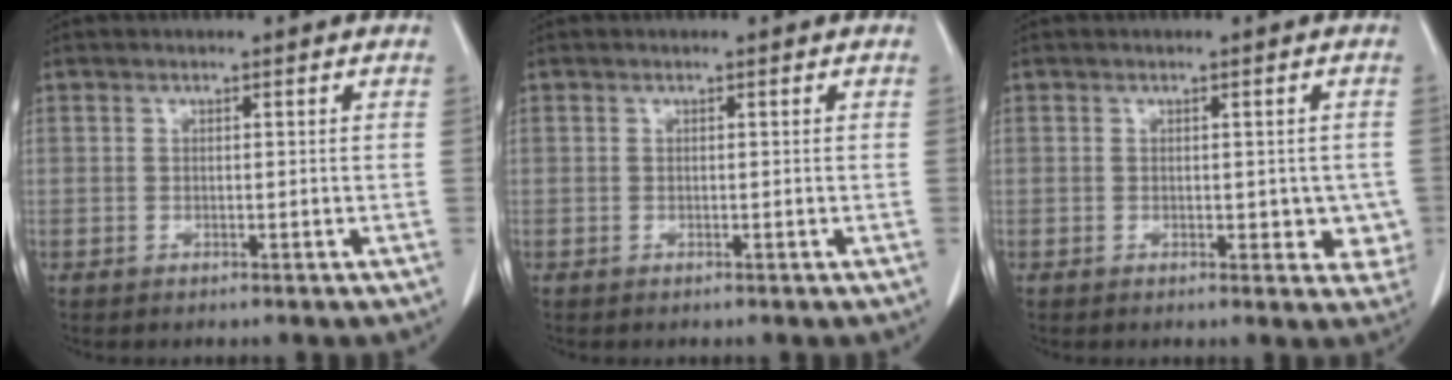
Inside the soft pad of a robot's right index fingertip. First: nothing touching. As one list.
[{"total": 0.0}, {"total": 4.4, "force": [-0.3, 2.6, 3.5], "torque": [-0.020, 0.003, 0.000]}]